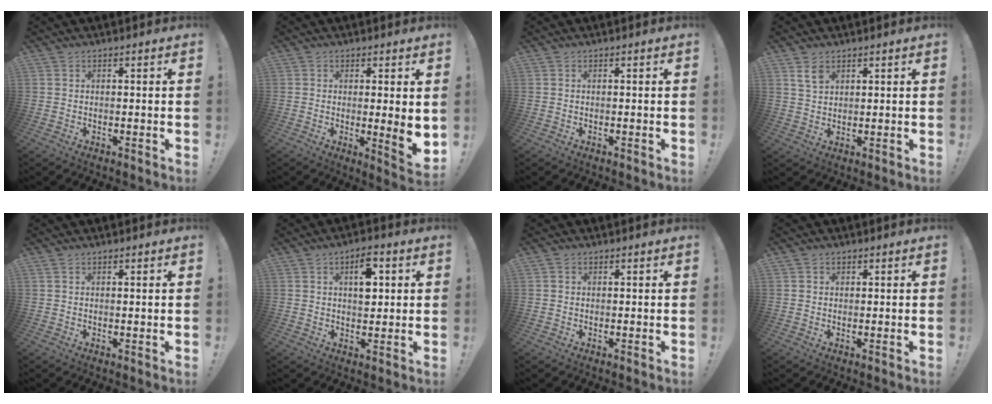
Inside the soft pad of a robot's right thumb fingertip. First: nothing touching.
{"total": 6.9, "force": [-0.2, 0.3, 6.9], "torque": [-0.086, -0.019, -0.002]}
{"total": 0.0}
{"total": 4.4, "force": [2.6, 2.6, 2.3], "torque": [-0.027, -0.014, 0.047]}
{"total": 0.8, "force": [0.5, -0.1, 0.6], "torque": [-0.010, 0.000, 0.007]}
{"total": 7.5, "force": [2.4, 4.2, 5.8], "torque": [-0.068, -0.007, 0.036]}
{"total": 0.8, "force": [0.5, 0.6, 0.1], "torque": [0.004, -0.001, 0.009]}
{"total": 1.0, "force": [0.6, 0.8, 0.2], "torque": [-0.002, 0.000, 0.010]}